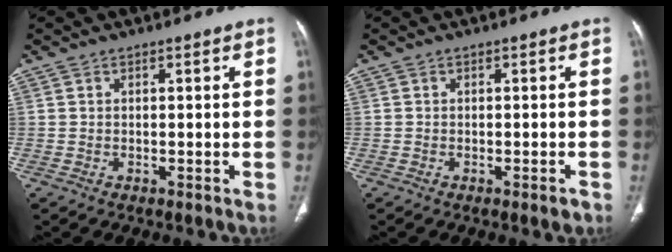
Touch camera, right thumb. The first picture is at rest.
{"total": 1.3, "force": [-0.8, 0.4, 1.0], "torque": [-0.015, -0.002, -0.010]}